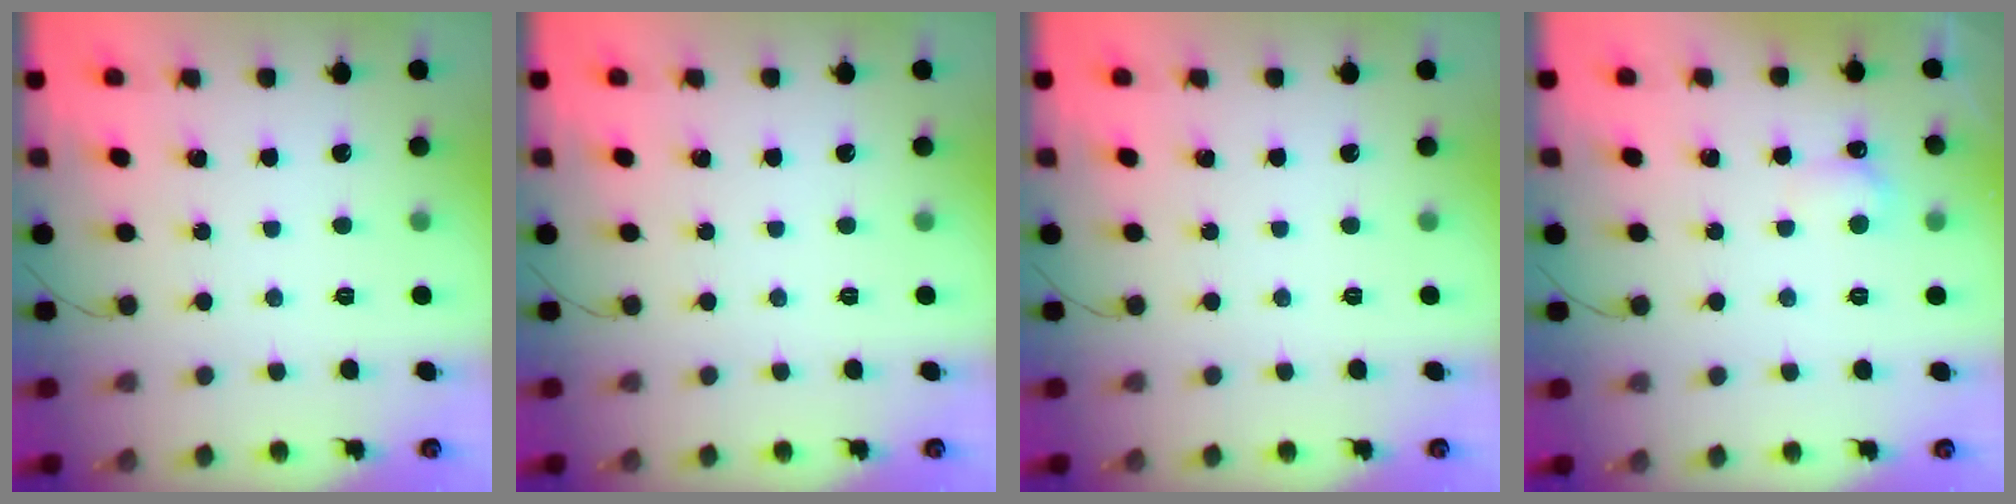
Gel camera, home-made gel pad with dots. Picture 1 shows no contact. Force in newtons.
{"total": 0.0}
{"total": 0.0}
{"total": 4.6, "press": 4.4, "slide": 1.3}